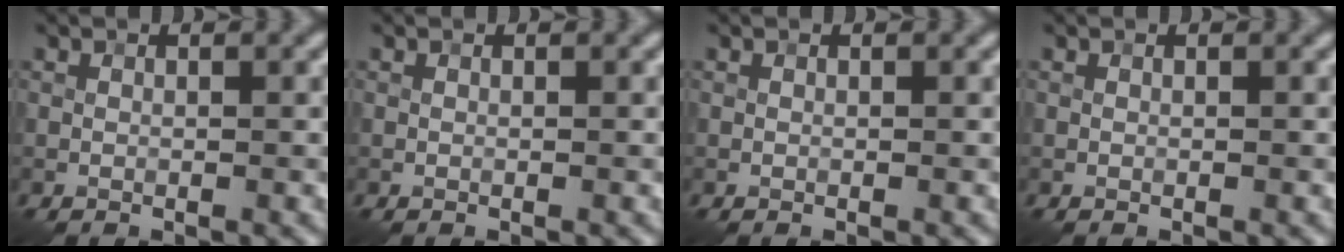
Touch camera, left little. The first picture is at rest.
{"total": 0.0}
{"total": 0.0}
{"total": 0.0}